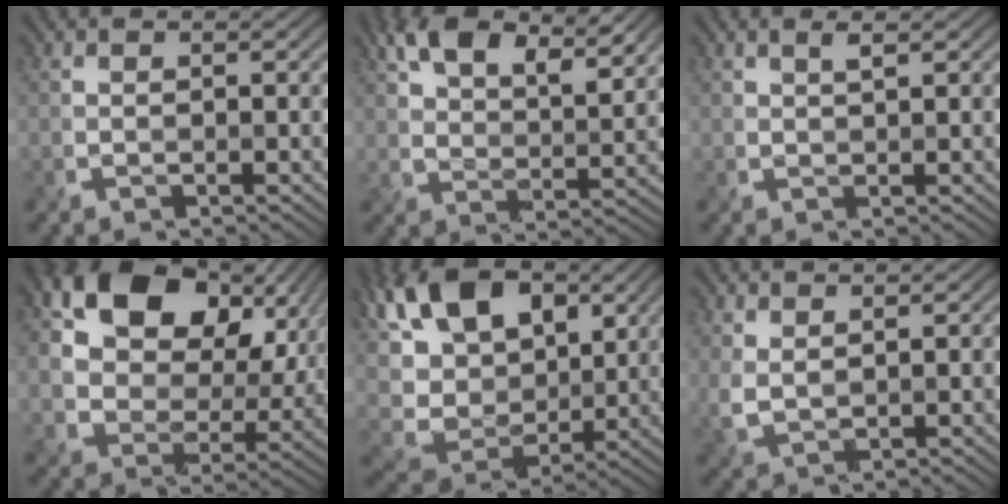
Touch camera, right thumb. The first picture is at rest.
{"total": 9.3, "force": [5.5, 4.6, 5.9], "torque": [-0.118, 0.004, 0.104]}
{"total": 1.2, "force": [0.7, 0.1, 1.0], "torque": [-0.020, -0.001, 0.013]}
{"total": 17.1, "force": [6.5, 11.7, 10.7], "torque": [-0.196, 0.020, 0.117]}
{"total": 14.6, "force": [4.4, 9.5, 10.1], "torque": [-0.230, 0.007, 0.079]}
{"total": 2.3, "force": [1.5, 0.9, 1.5], "torque": [-0.039, 0.000, 0.034]}